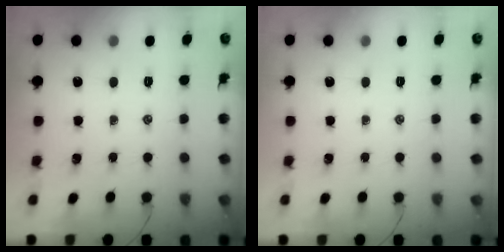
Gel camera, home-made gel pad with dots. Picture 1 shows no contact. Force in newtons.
{"total": 0.0}